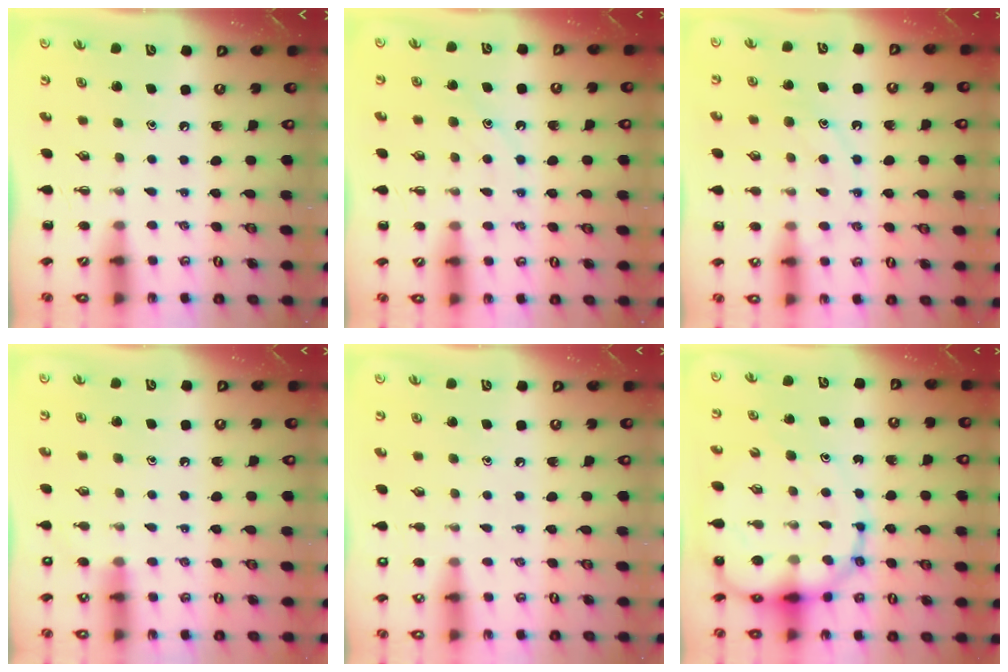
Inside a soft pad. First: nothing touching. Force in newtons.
{"total": 11.7, "press": 11.6, "slide": 1.0}
{"total": 11.5, "press": 11.5, "slide": 0.7}
{"total": 6.0, "press": 5.7, "slide": 1.9}
{"total": 5.5, "press": 5.3, "slide": 1.6}
{"total": 14.1, "press": 13.6, "slide": 3.7}